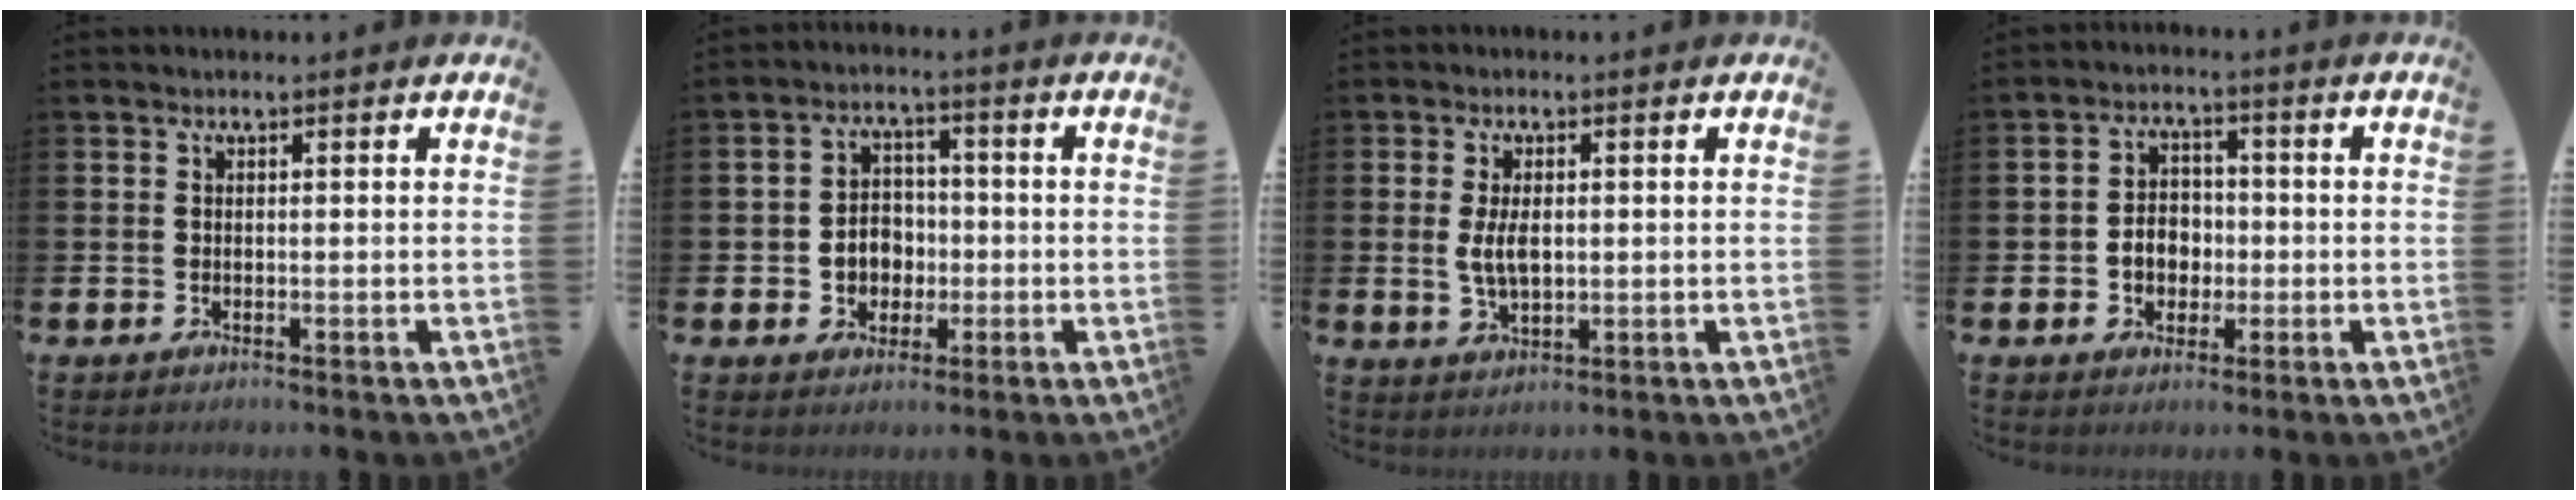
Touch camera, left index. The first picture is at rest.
{"total": 4.4, "force": [-0.7, 4.0, 1.7], "torque": [-0.030, 0.002, -0.021]}
{"total": 4.3, "force": [0.5, 2.2, 3.6], "torque": [-0.057, 0.002, 0.004]}
{"total": 4.3, "force": [-0.8, 3.5, 2.3], "torque": [-0.029, 0.001, -0.024]}